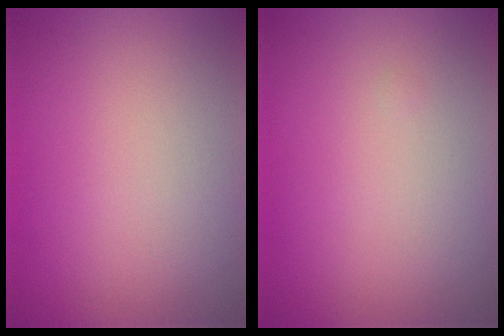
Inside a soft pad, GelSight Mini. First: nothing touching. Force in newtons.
{"total": 0.0}